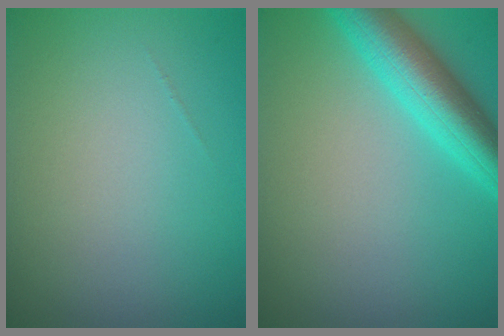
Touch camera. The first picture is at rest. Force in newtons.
{"total": 5.9, "press": 5.9, "slide": 0.2}